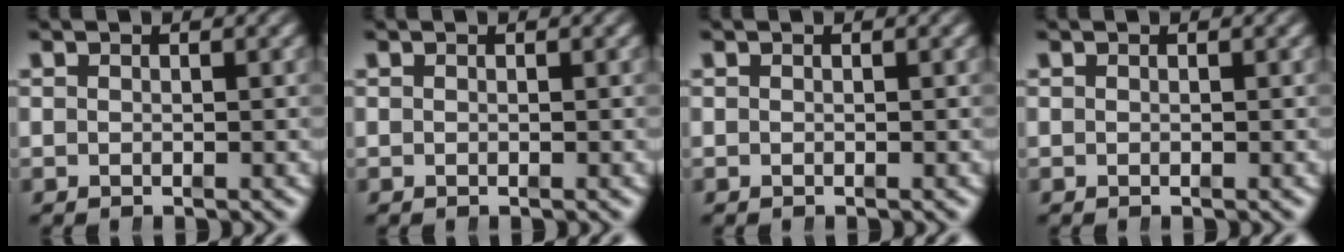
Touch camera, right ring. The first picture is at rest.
{"total": 0.0}
{"total": 0.0}
{"total": 0.0}